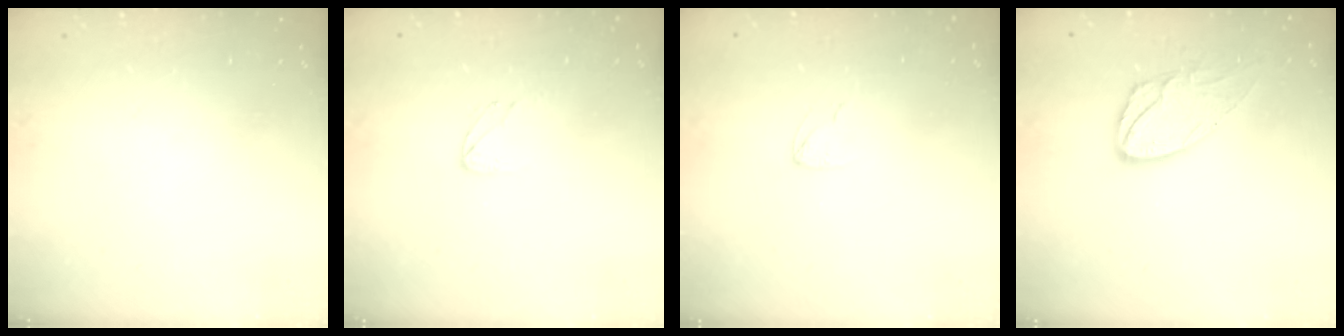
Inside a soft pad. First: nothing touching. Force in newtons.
{"total": 3.9, "press": 3.8, "slide": 0.3}
{"total": 2.7, "press": 2.7, "slide": 0.2}
{"total": 11.6, "press": 11.6, "slide": 0.9}